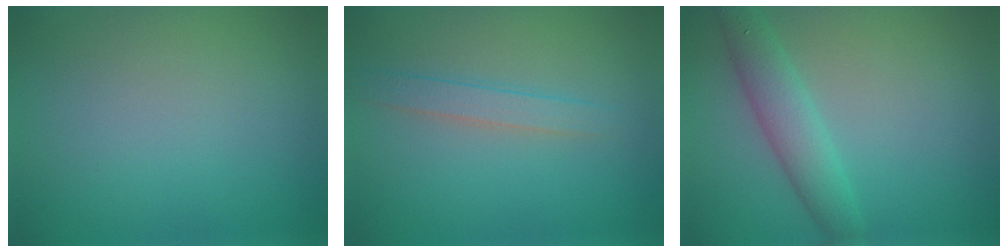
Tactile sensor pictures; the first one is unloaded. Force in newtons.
{"total": 1.9, "press": 1.9, "slide": 0.1}
{"total": 3.6, "press": 3.6, "slide": 0.1}